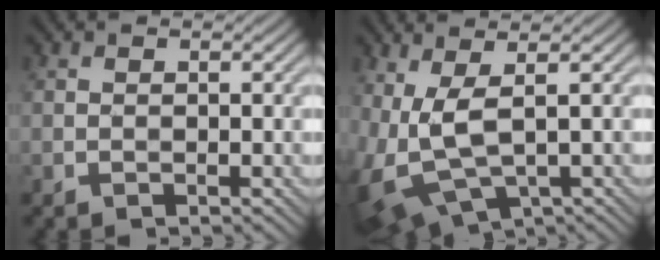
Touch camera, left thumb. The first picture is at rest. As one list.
[{"total": 9.4, "force": [0.3, 4.5, 8.2], "torque": [-0.213, -0.026, 0.022]}]